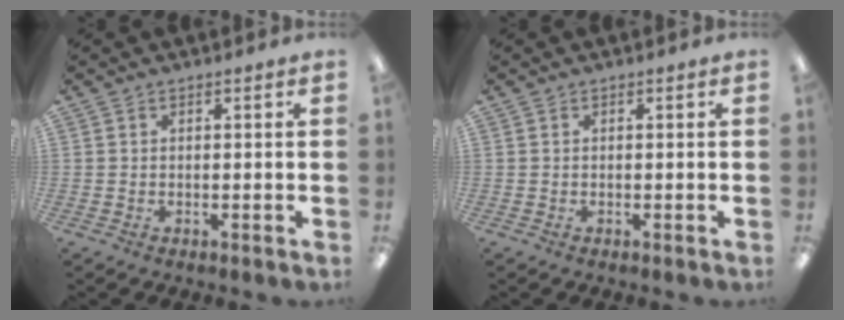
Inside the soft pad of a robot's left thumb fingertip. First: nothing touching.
{"total": 0.0}